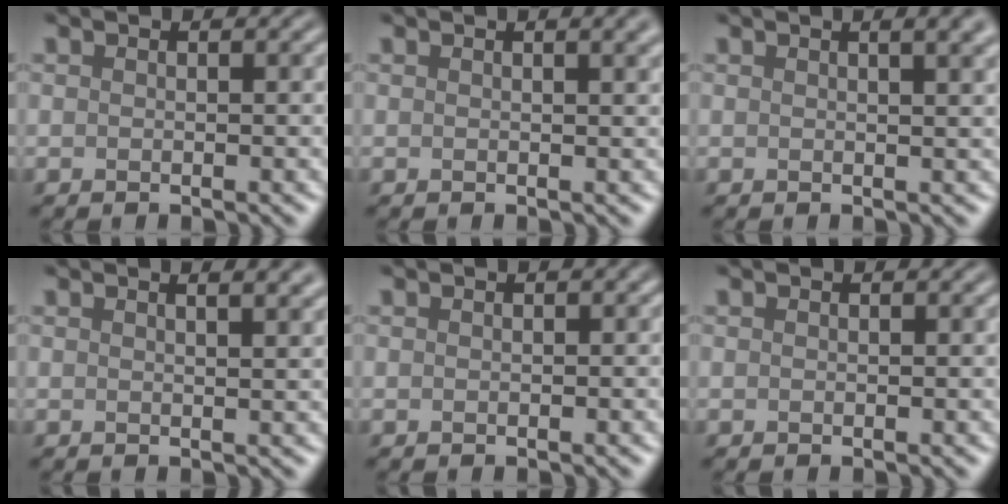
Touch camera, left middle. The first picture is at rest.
{"total": 3.0, "force": [1.5, 1.2, 2.3], "torque": [-0.010, 0.006, 0.004]}
{"total": 5.1, "force": [2.6, 2.3, 3.7], "torque": [-0.012, 0.030, -0.002]}
{"total": 4.4, "force": [2.6, 2.0, 3.0], "torque": [-0.004, 0.023, 0.000]}
{"total": 0.0}
{"total": 0.0}